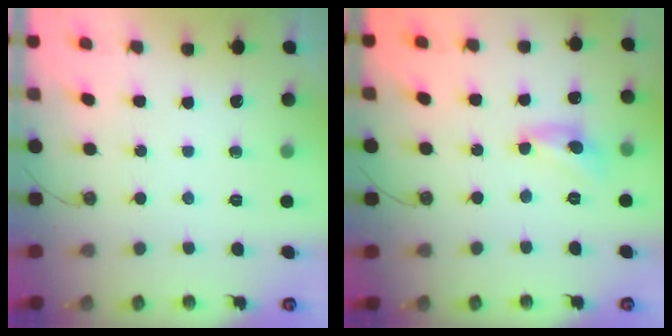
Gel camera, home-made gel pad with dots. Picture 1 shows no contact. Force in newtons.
{"total": 4.7, "press": 4.7, "slide": 0.3}